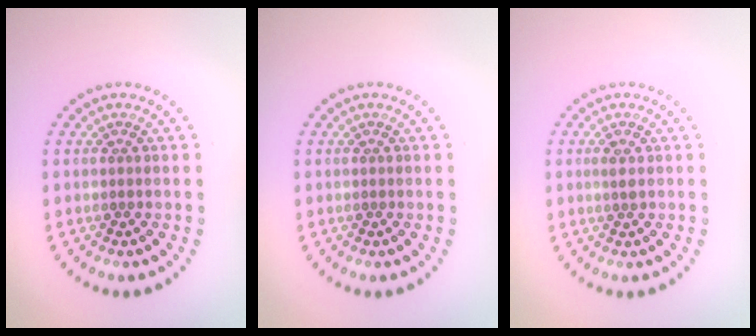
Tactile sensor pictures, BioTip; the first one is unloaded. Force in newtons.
{"total": 0.0}
{"total": 1.0, "press": 0.9, "slide": 0.4}